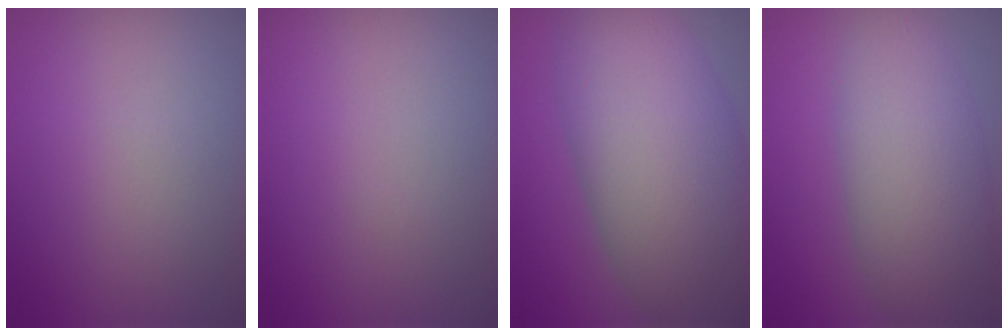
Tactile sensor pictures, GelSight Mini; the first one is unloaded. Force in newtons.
{"total": 0.0}
{"total": 12.6, "press": 12.6, "slide": 0.4}
{"total": 7.2, "press": 7.2, "slide": 0.1}